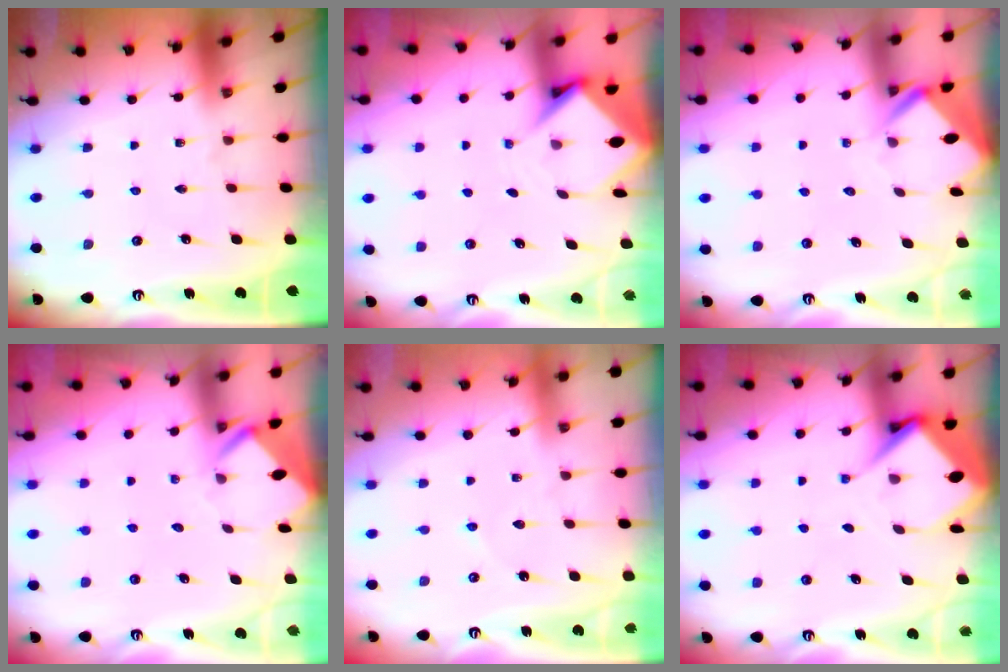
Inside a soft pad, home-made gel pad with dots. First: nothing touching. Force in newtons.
{"total": 5.0, "press": 5.0, "slide": 0.3}
{"total": 3.3, "press": 3.3, "slide": 0.2}
{"total": 3.5, "press": 3.5, "slide": 0.2}
{"total": 2.5, "press": 2.5, "slide": 0.3}
{"total": 6.7, "press": 6.6, "slide": 0.7}